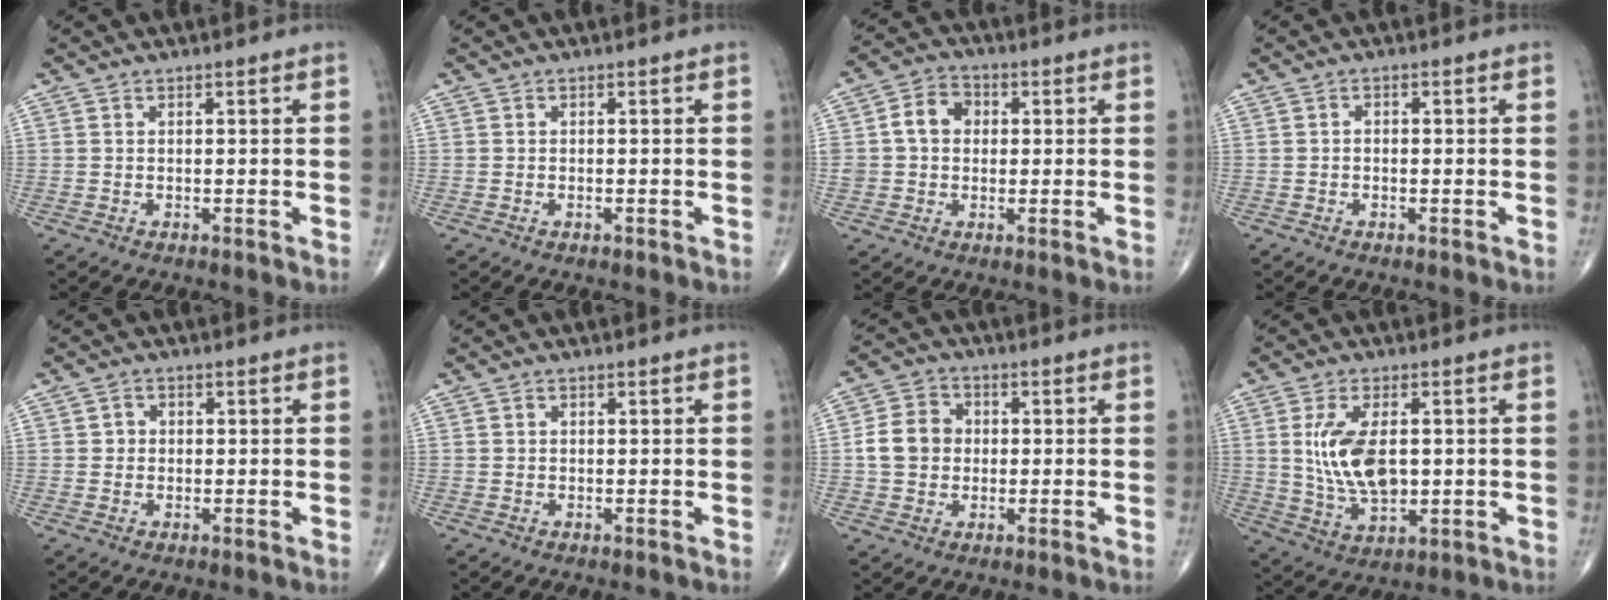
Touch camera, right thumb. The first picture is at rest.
{"total": 0.7, "force": [-0.3, 0.3, 0.5], "torque": [-0.012, 0.003, -0.004]}
{"total": 7.6, "force": [0.8, 6.3, 4.2], "torque": [-0.058, 0.018, 0.007]}
{"total": 0.9, "force": [-0.3, 0.7, 0.5], "torque": [0.000, 0.004, -0.009]}
{"total": 2.1, "force": [0.2, 2.0, 0.8], "torque": [0.001, 0.004, -0.001]}
{"total": 0.6, "force": [0.2, 0.6, 0.2], "torque": [0.001, 0.001, 0.002]}
{"total": 8.1, "force": [0.1, 6.9, 4.2], "torque": [-0.059, 0.016, -0.007]}
{"total": 11.6, "force": [1.2, 6.3, 9.7], "torque": [-0.176, -0.011, 0.032]}